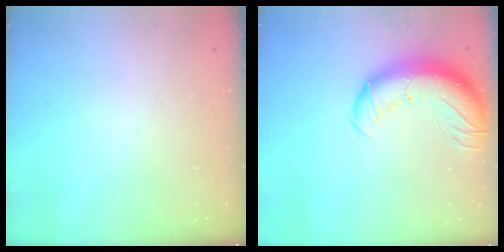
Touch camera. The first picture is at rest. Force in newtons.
{"total": 15.5, "press": 15.0, "slide": 3.8}